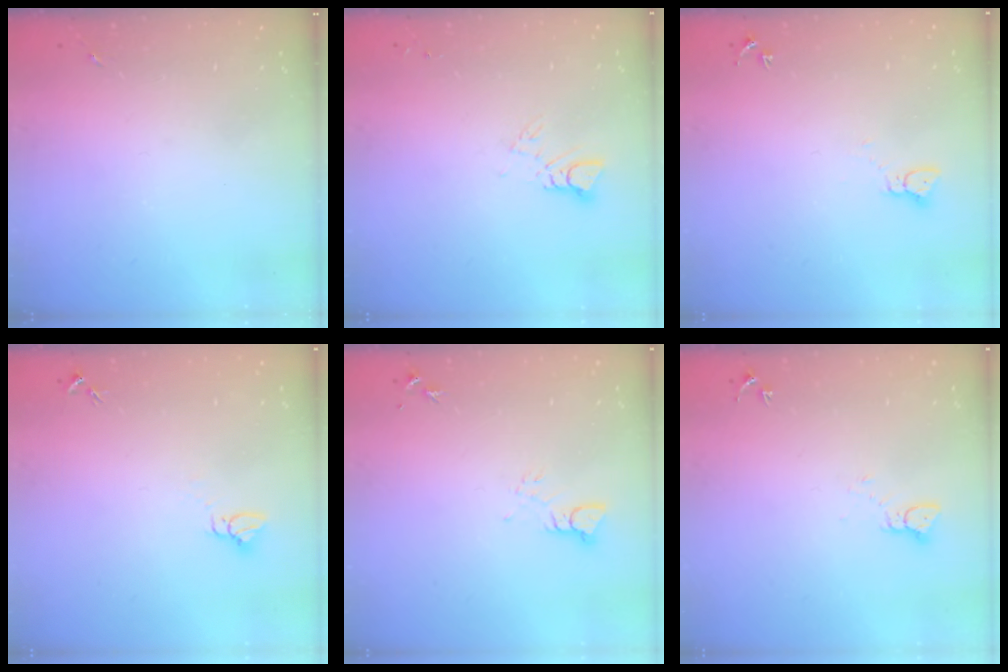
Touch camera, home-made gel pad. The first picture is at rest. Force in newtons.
{"total": 3.6, "press": 3.6, "slide": 0.1}
{"total": 2.3, "press": 2.3, "slide": 0.3}
{"total": 3.0, "press": 3.0, "slide": 0.1}
{"total": 3.3, "press": 3.3, "slide": 0.4}
{"total": 2.4, "press": 2.4, "slide": 0.2}